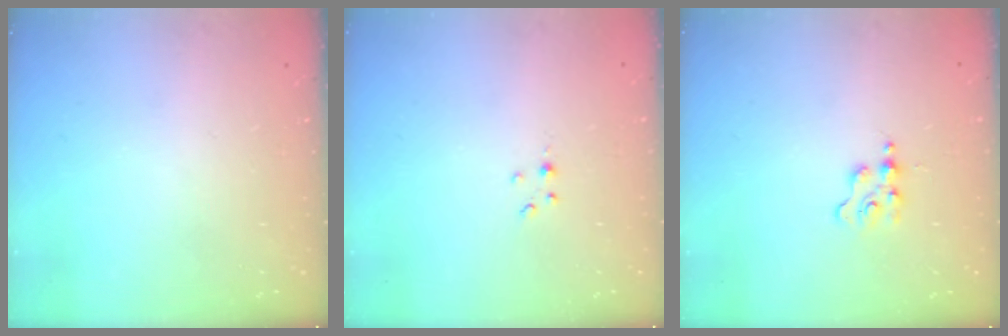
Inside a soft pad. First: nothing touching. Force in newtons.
{"total": 1.0, "press": 1.0, "slide": 0.1}
{"total": 1.3, "press": 1.3, "slide": 0.2}